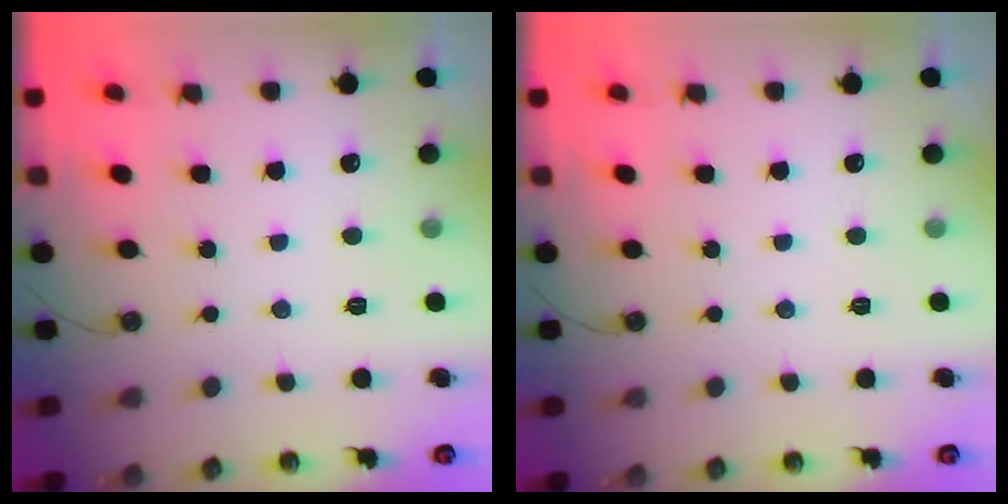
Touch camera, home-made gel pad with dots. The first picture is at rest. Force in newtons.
{"total": 0.0}